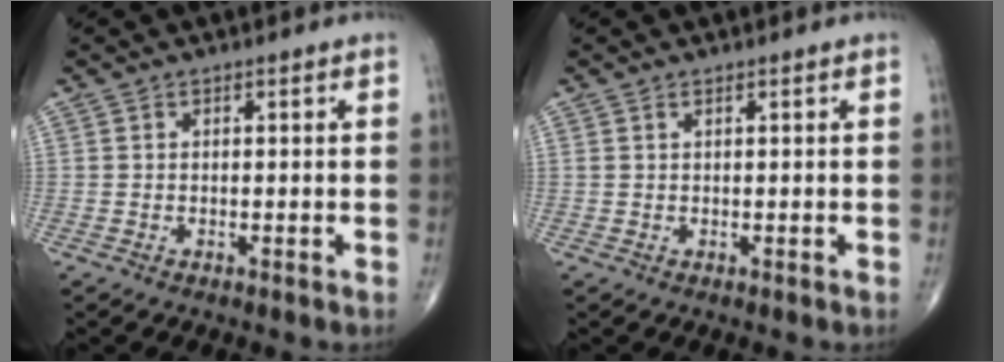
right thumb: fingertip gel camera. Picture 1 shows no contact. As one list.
[{"total": 0.5, "force": [0.3, 0.1, 0.4], "torque": [-0.012, 0.007, 0.010]}]